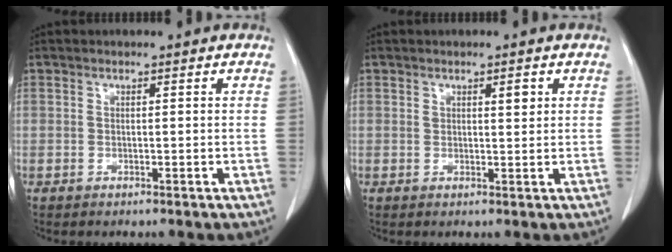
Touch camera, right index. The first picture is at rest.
{"total": 1.7, "force": [0.9, 0.5, 1.4], "torque": [-0.022, -0.002, 0.015]}